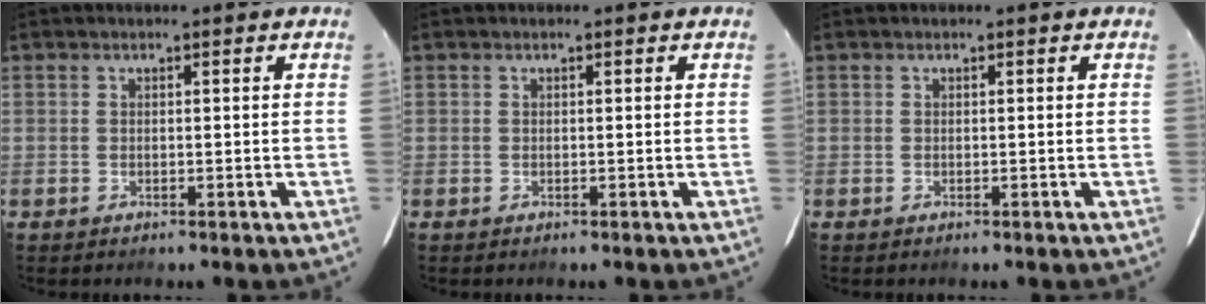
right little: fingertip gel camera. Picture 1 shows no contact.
{"total": 0.0}
{"total": 0.0}